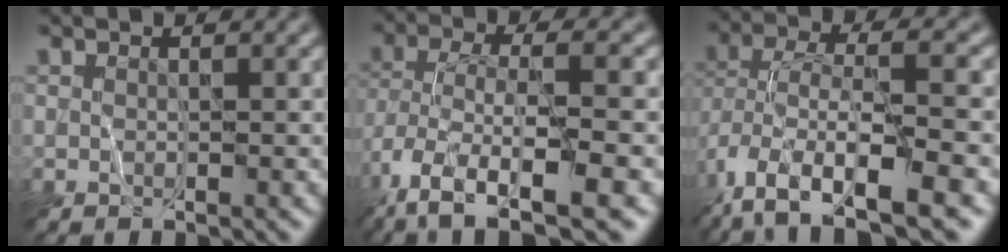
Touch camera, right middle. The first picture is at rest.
{"total": 9.8, "force": [-4.8, 3.5, 7.7], "torque": [-0.153, -0.007, -0.084]}
{"total": 11.2, "force": [-5.2, 4.7, 8.8], "torque": [-0.170, 0.001, -0.086]}